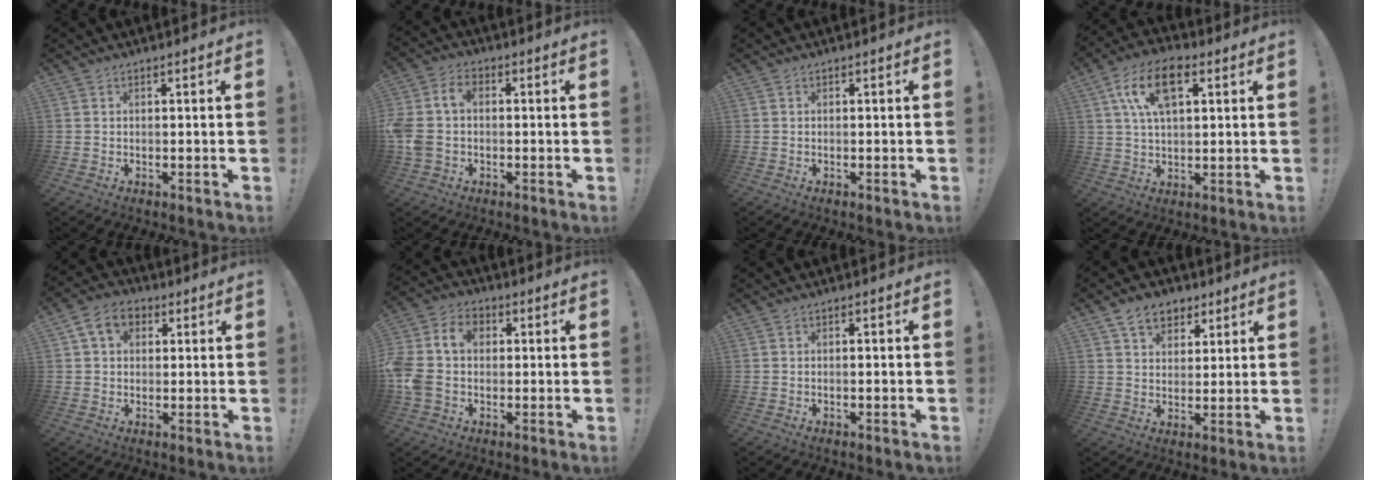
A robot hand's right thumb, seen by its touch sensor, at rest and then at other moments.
{"total": 9.1, "force": [0.0, 6.3, 6.6], "torque": [-0.145, 0.004, 0.002]}
{"total": 0.0}
{"total": 13.3, "force": [5.0, 7.0, 10.2], "torque": [-0.172, 0.006, 0.094]}
{"total": 8.2, "force": [3.0, 6.0, 4.7], "torque": [-0.081, 0.007, 0.058]}
{"total": 12.6, "force": [0.9, 9.3, 8.4], "torque": [-0.172, 0.016, 0.017]}
{"total": 0.8, "force": [-0.5, 0.0, 0.7], "torque": [-0.010, 0.000, -0.009]}
{"total": 9.0, "force": [5.2, 6.3, 3.9], "torque": [-0.059, -0.016, 0.101]}